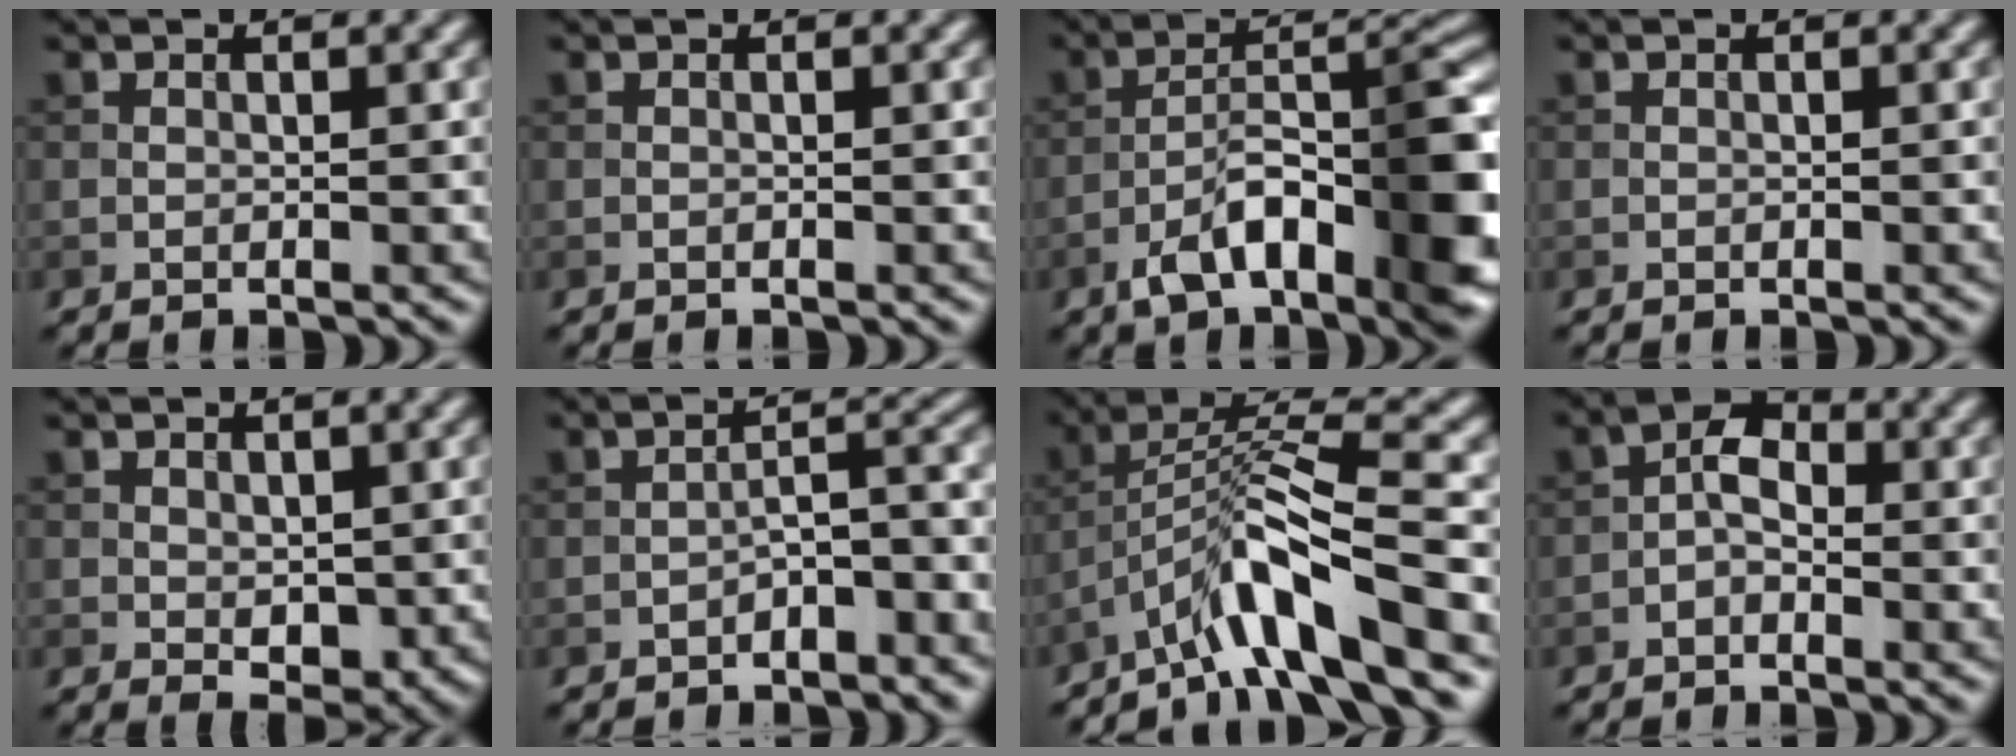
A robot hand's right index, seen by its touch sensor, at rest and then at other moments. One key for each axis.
{"total": 0.0}
{"total": 10.6, "fx": -5.0, "fy": 4.1, "fz": 8.4, "tx": -0.126, "ty": 0.015, "tz": -0.081}
{"total": 0.0}
{"total": 2.3, "fx": 0.4, "fy": 1.6, "fz": 1.7, "tx": -0.025, "ty": -0.010, "tz": 0.014}
{"total": 3.8, "fx": -2.1, "fy": 1.3, "fz": 2.9, "tx": -0.044, "ty": 0.018, "tz": -0.038}
{"total": 7.7, "fx": -4.8, "fy": 1.0, "fz": 6.0, "tx": -0.103, "ty": 0.018, "tz": -0.092}
{"total": 2.4, "fx": -0.9, "fy": 1.4, "fz": 1.8, "tx": -0.029, "ty": 0.012, "tz": -0.022}